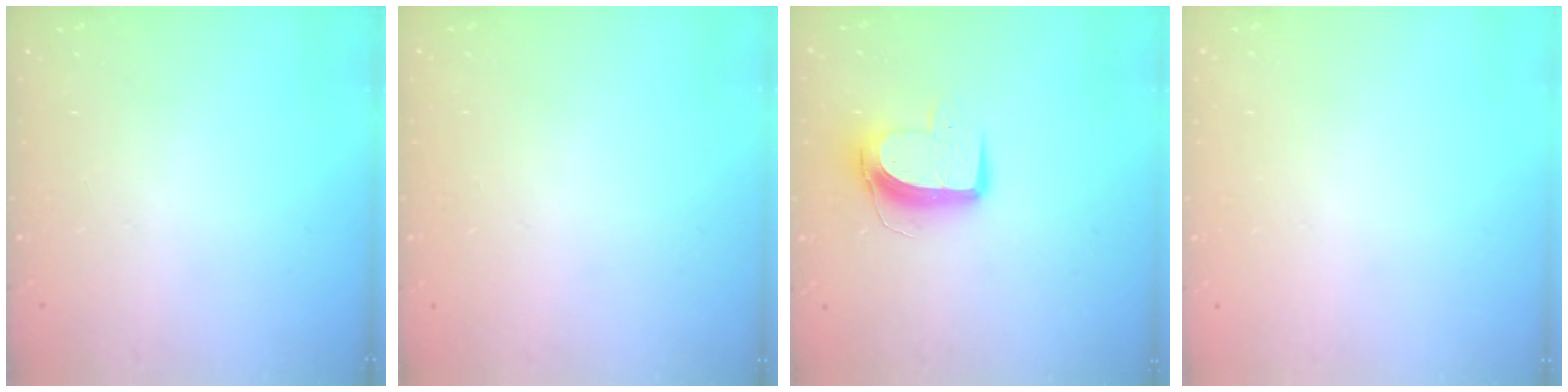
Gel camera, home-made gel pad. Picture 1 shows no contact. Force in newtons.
{"total": 0.0}
{"total": 10.2, "press": 10.2, "slide": 0.8}
{"total": 0.0}